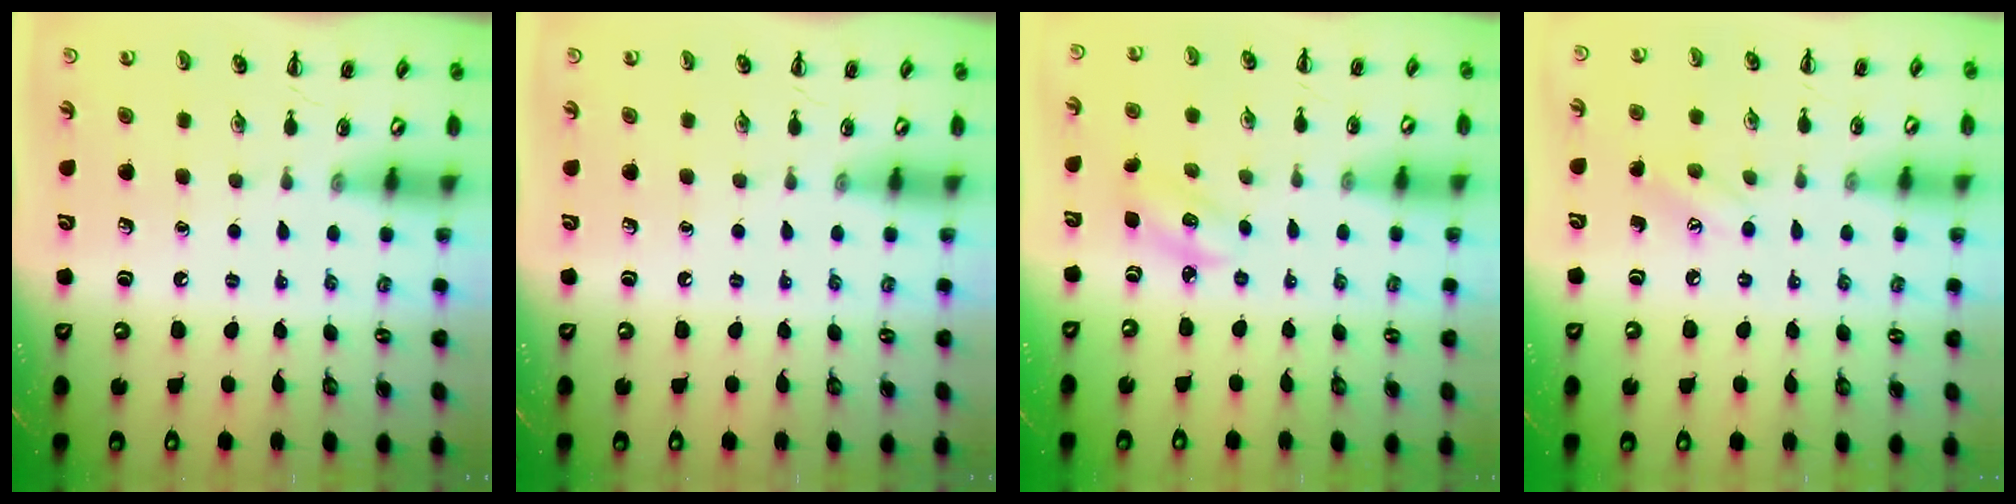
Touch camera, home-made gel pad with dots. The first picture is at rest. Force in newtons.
{"total": 0.0}
{"total": 2.6, "press": 2.5, "slide": 0.6}
{"total": 7.4, "press": 7.1, "slide": 1.9}